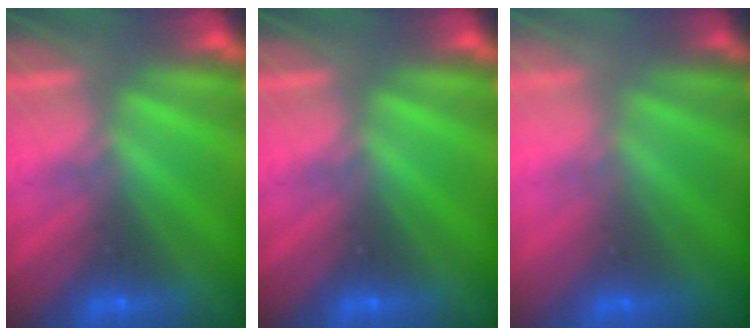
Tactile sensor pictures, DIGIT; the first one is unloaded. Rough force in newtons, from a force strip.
{"total": 0.0}
{"total": 2.5}